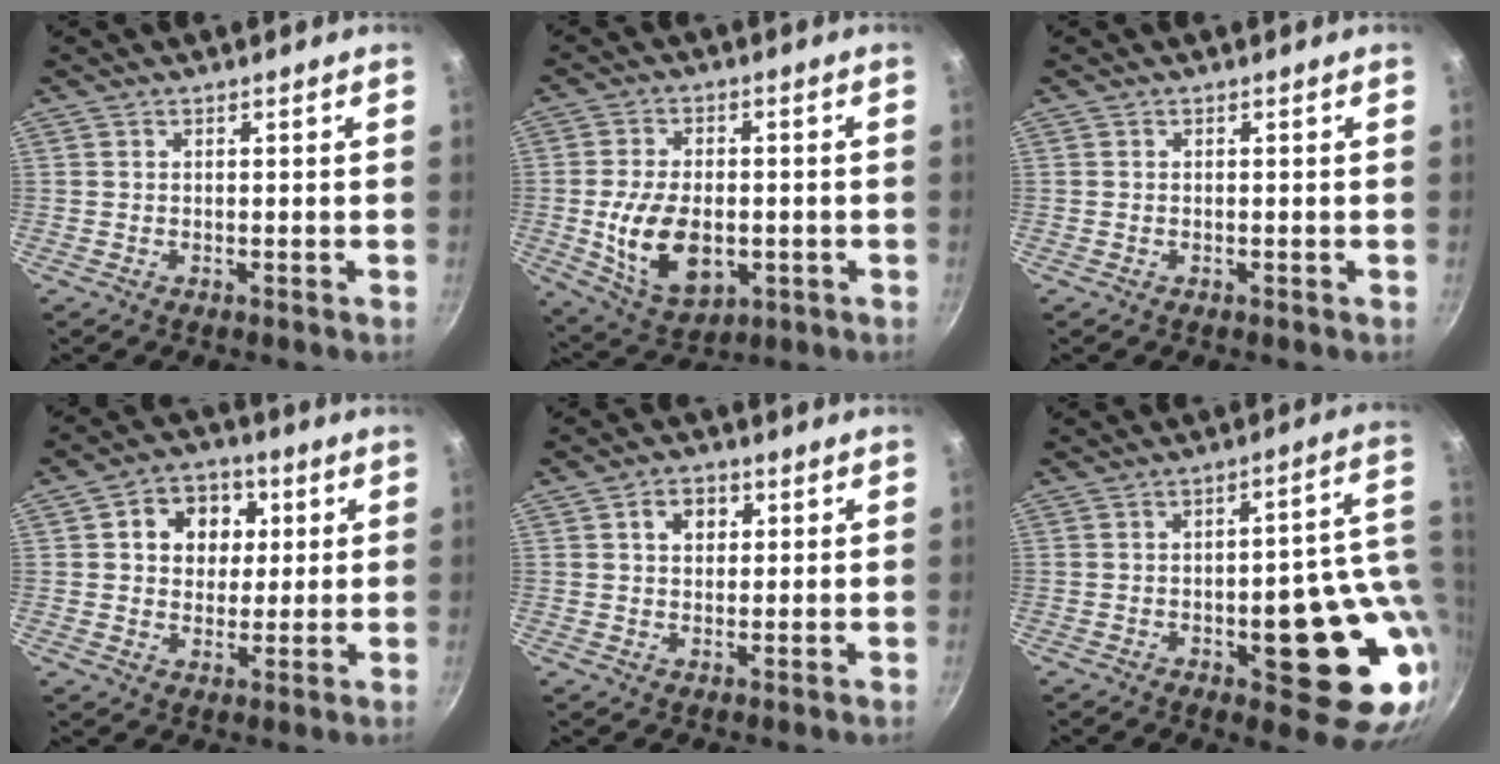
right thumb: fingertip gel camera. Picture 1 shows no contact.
{"total": 14.0, "force": [-2.3, 8.5, 10.8], "torque": [-0.181, -0.001, -0.026]}
{"total": 0.0}
{"total": 10.2, "force": [2.7, 8.4, 5.2], "torque": [-0.044, 0.001, 0.031]}
{"total": 4.8, "force": [1.4, 3.7, 2.7], "torque": [-0.021, 0.005, 0.019]}
{"total": 18.6, "force": [-1.0, 7.8, 16.9], "torque": [-0.160, -0.001, -0.010]}